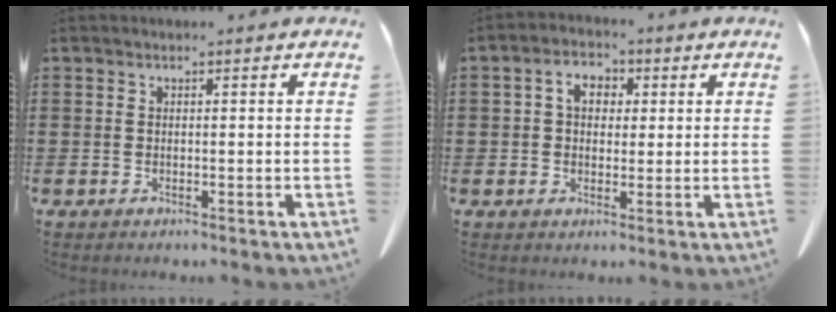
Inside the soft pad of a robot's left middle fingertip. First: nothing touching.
{"total": 4.3, "force": [1.0, 3.1, 2.7], "torque": [-0.059, 0.009, 0.011]}